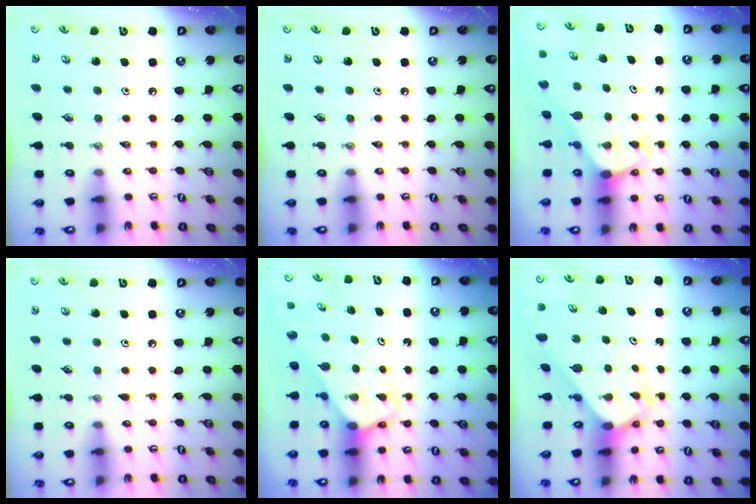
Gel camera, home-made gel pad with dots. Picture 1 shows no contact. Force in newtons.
{"total": 0.0}
{"total": 2.9, "press": 2.9, "slide": 0.0}
{"total": 3.7, "press": 3.6, "slide": 0.5}
{"total": 2.4, "press": 2.4, "slide": 0.1}
{"total": 2.7, "press": 2.7, "slide": 0.2}